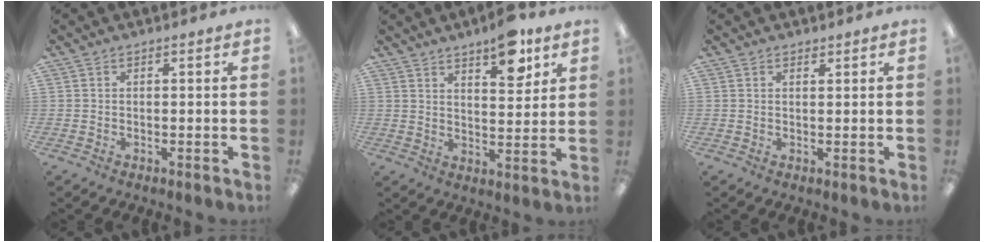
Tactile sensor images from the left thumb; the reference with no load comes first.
{"total": 9.7, "force": [6.8, 3.6, 6.0], "torque": [-0.069, -0.041, 0.110]}
{"total": 1.0, "force": [0.9, 0.3, 0.1], "torque": [0.005, -0.005, 0.016]}